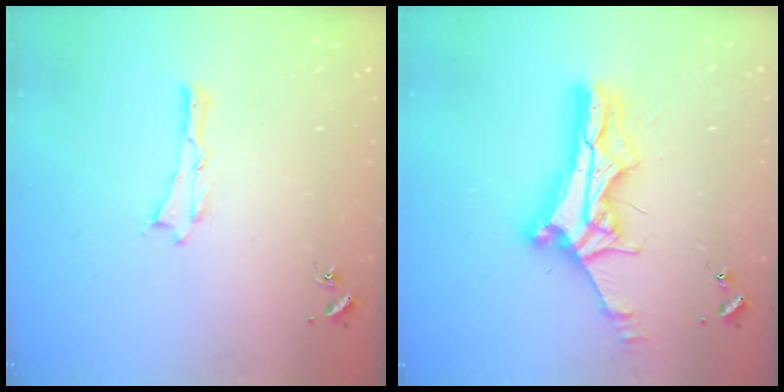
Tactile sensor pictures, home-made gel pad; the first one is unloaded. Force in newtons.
{"total": 10.9, "press": 10.8, "slide": 0.9}